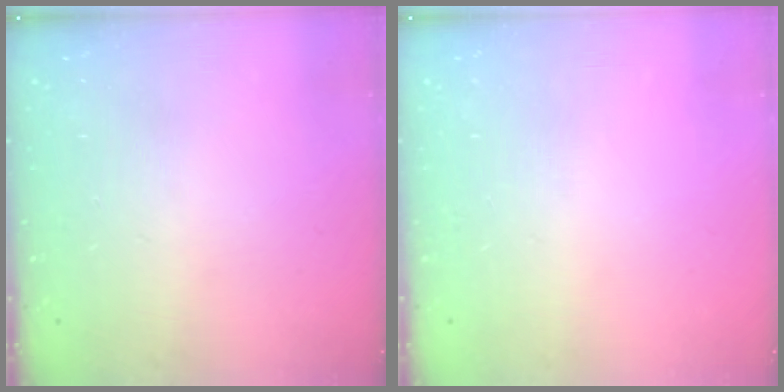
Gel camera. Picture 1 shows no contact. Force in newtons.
{"total": 0.0}